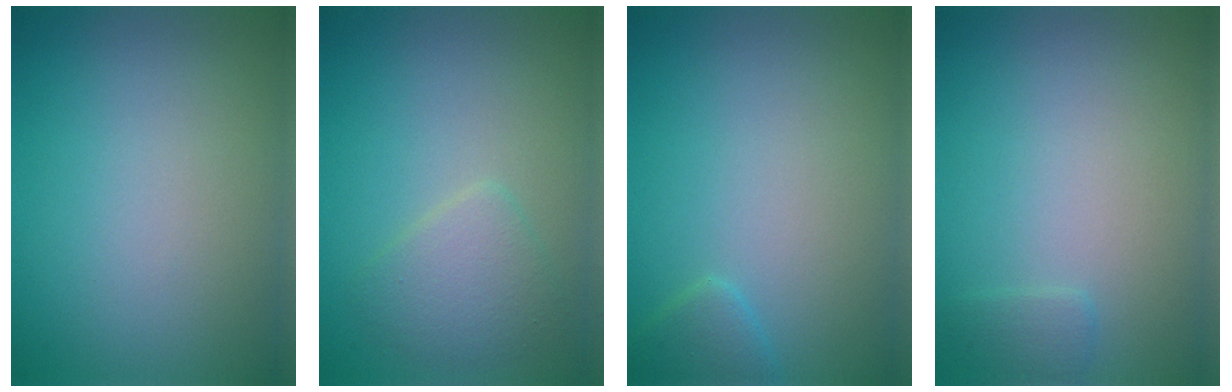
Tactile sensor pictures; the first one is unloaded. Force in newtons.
{"total": 2.6, "press": 2.6, "slide": 0.1}
{"total": 1.4, "press": 1.4, "slide": 0.1}
{"total": 0.9, "press": 0.9, "slide": 0.1}